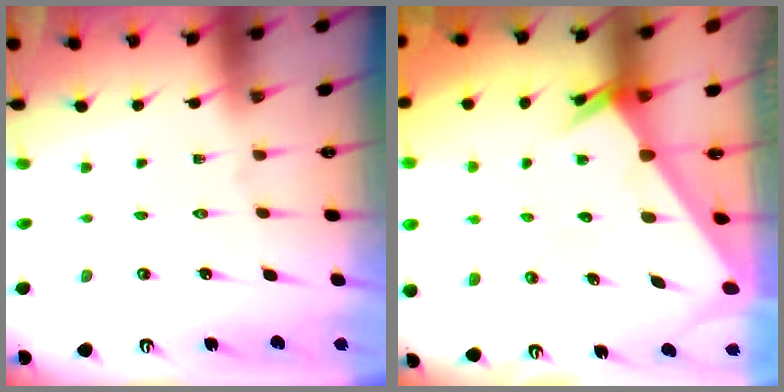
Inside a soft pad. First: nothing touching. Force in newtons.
{"total": 2.5, "press": 2.5, "slide": 0.1}